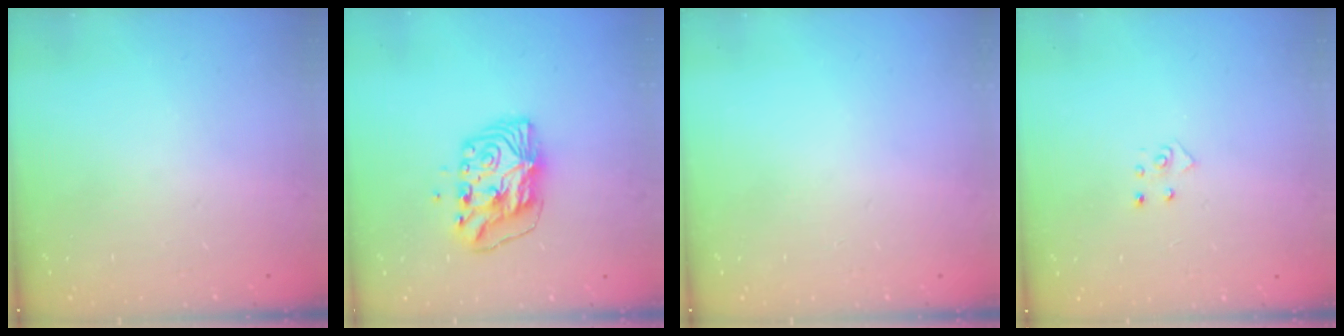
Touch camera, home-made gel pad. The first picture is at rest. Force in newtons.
{"total": 9.3, "press": 9.3, "slide": 0.8}
{"total": 0.0}
{"total": 4.2, "press": 4.2, "slide": 0.3}